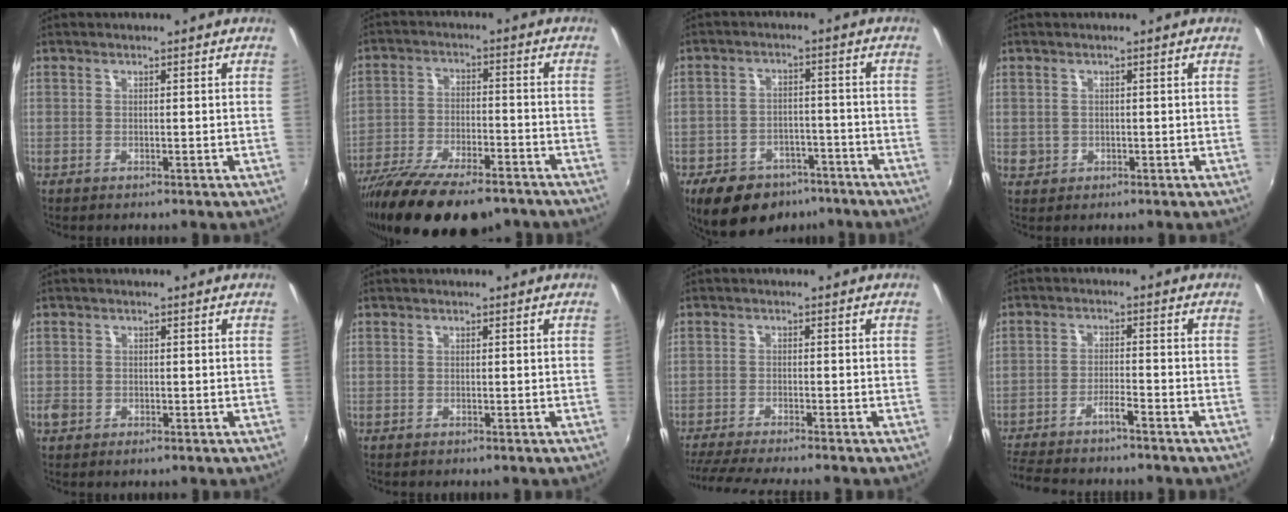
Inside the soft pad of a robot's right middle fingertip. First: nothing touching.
{"total": 20.8, "force": [-15.8, 6.7, 11.7], "torque": [-0.233, -0.049, -0.254]}
{"total": 14.1, "force": [-9.6, 8.5, 5.9], "torque": [-0.140, 0.005, -0.129]}
{"total": 2.2, "force": [-0.1, 2.2, 0.5], "torque": [-0.009, -0.001, 0.000]}
{"total": 2.2, "force": [-1.0, 1.6, 1.1], "torque": [-0.021, -0.004, -0.019]}
{"total": 0.0}
{"total": 8.9, "force": [-8.0, -0.4, 3.9], "torque": [-0.097, -0.025, -0.133]}
{"total": 7.8, "force": [-6.9, 0.4, 3.6], "torque": [-0.088, -0.001, -0.121]}